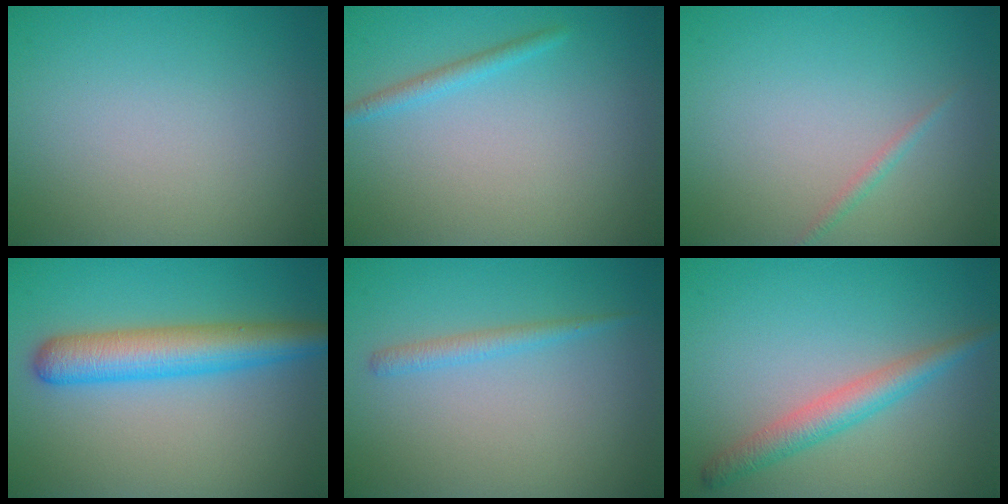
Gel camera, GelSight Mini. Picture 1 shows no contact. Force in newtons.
{"total": 1.4, "press": 1.4, "slide": 0.1}
{"total": 0.7, "press": 0.7, "slide": 0.1}
{"total": 5.6, "press": 5.6, "slide": 0.1}
{"total": 1.5, "press": 1.5, "slide": 0.0}
{"total": 3.0, "press": 3.0, "slide": 0.0}